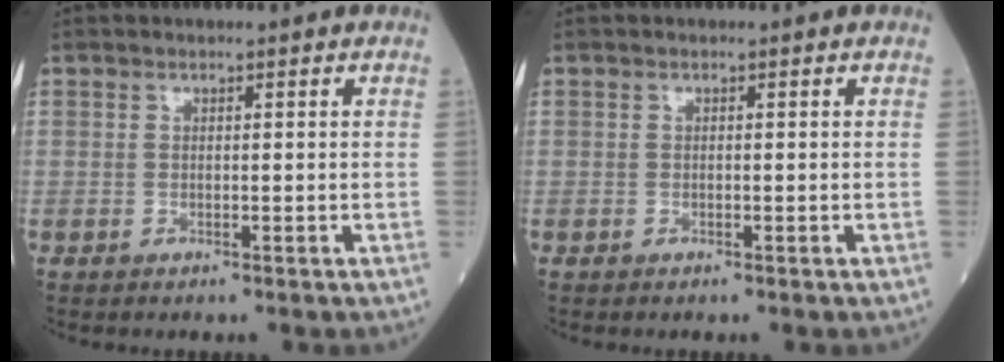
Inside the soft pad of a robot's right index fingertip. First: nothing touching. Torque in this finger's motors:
{"motor_torque": [0.00, 0.00, -0.03, -0.01]}